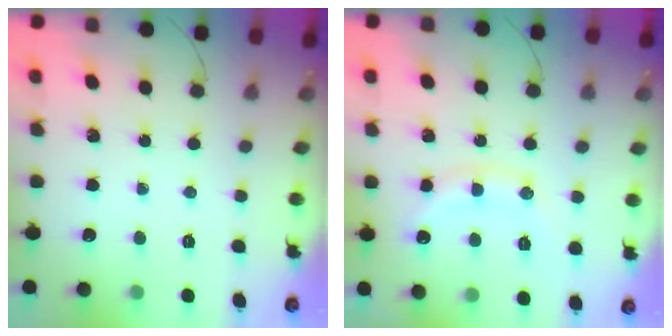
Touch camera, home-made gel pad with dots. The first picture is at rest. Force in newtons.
{"total": 13.2, "press": 13.2, "slide": 0.7}